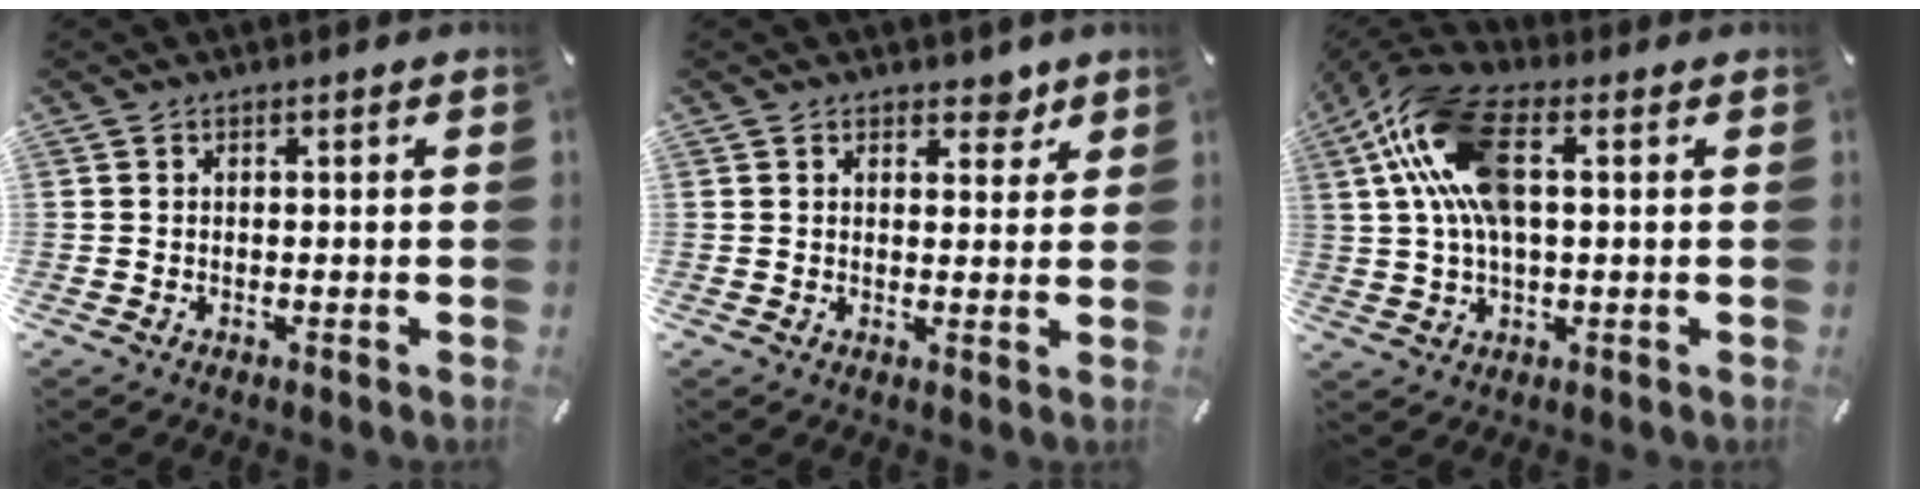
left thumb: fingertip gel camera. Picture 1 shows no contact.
{"total": 3.8, "force": [2.7, 2.3, 1.4], "torque": [-0.003, -0.014, 0.041]}
{"total": 15.2, "force": [3.7, 7.7, 12.5], "torque": [-0.267, 0.004, 0.067]}